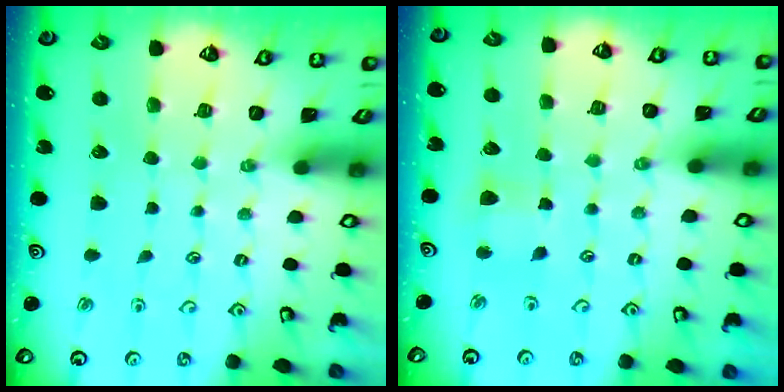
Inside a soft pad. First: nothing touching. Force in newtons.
{"total": 3.5, "press": 3.5, "slide": 0.1}